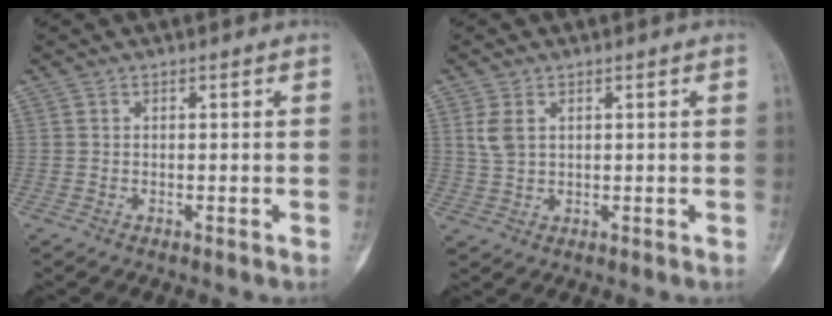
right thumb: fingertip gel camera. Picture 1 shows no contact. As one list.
[{"total": 3.5, "force": [1.2, 2.1, 2.5], "torque": [-0.054, 0.002, 0.032]}]